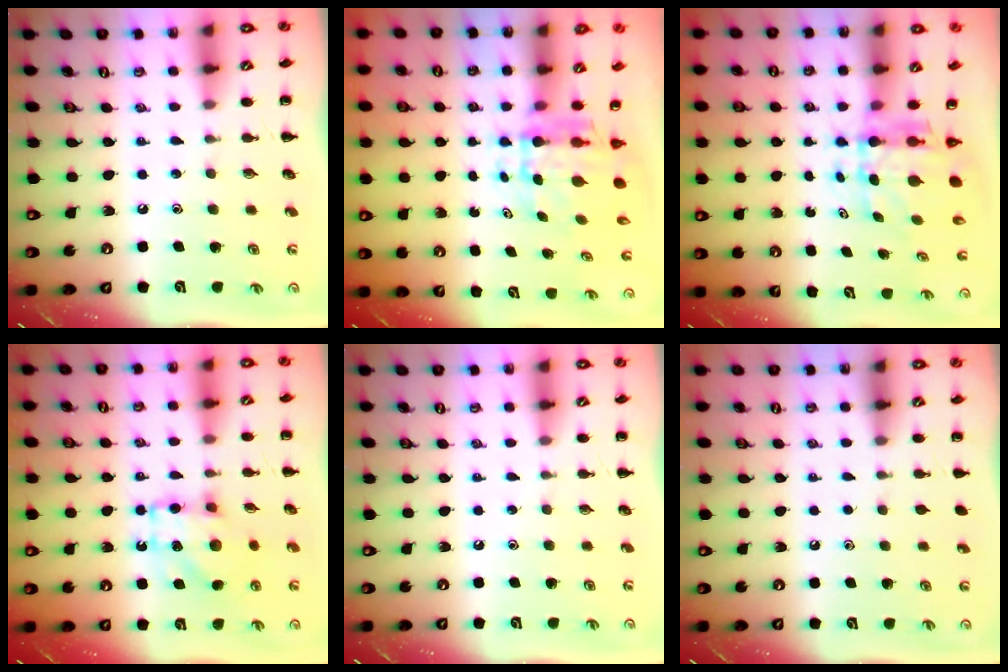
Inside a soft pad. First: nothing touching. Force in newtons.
{"total": 5.6, "press": 5.4, "slide": 1.5}
{"total": 6.3, "press": 6.1, "slide": 1.6}
{"total": 10.7, "press": 10.6, "slide": 1.2}
{"total": 0.0}
{"total": 1.1, "press": 1.1, "slide": 0.2}